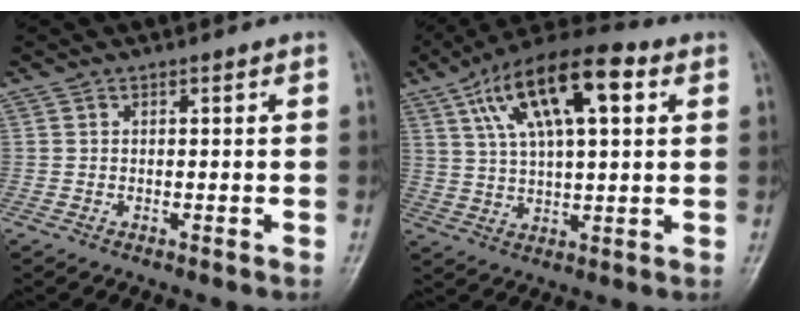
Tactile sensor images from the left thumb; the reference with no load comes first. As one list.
[{"total": 17.2, "force": [6.7, 6.8, 14.3], "torque": [-0.235, 0.010, 0.108]}]